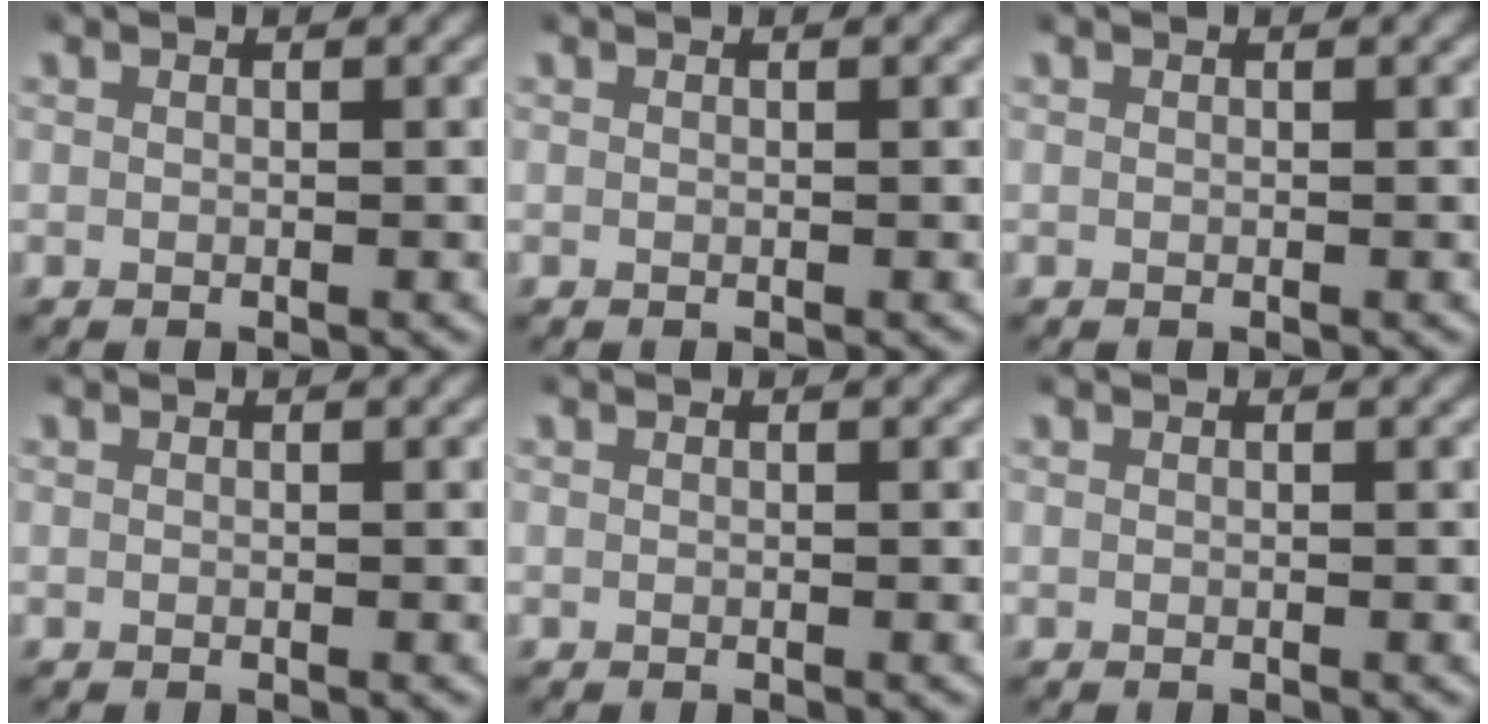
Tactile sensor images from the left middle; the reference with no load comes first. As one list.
[{"total": 0.0}, {"total": 0.0}, {"total": 0.0}, {"total": 0.0}, {"total": 0.0}]